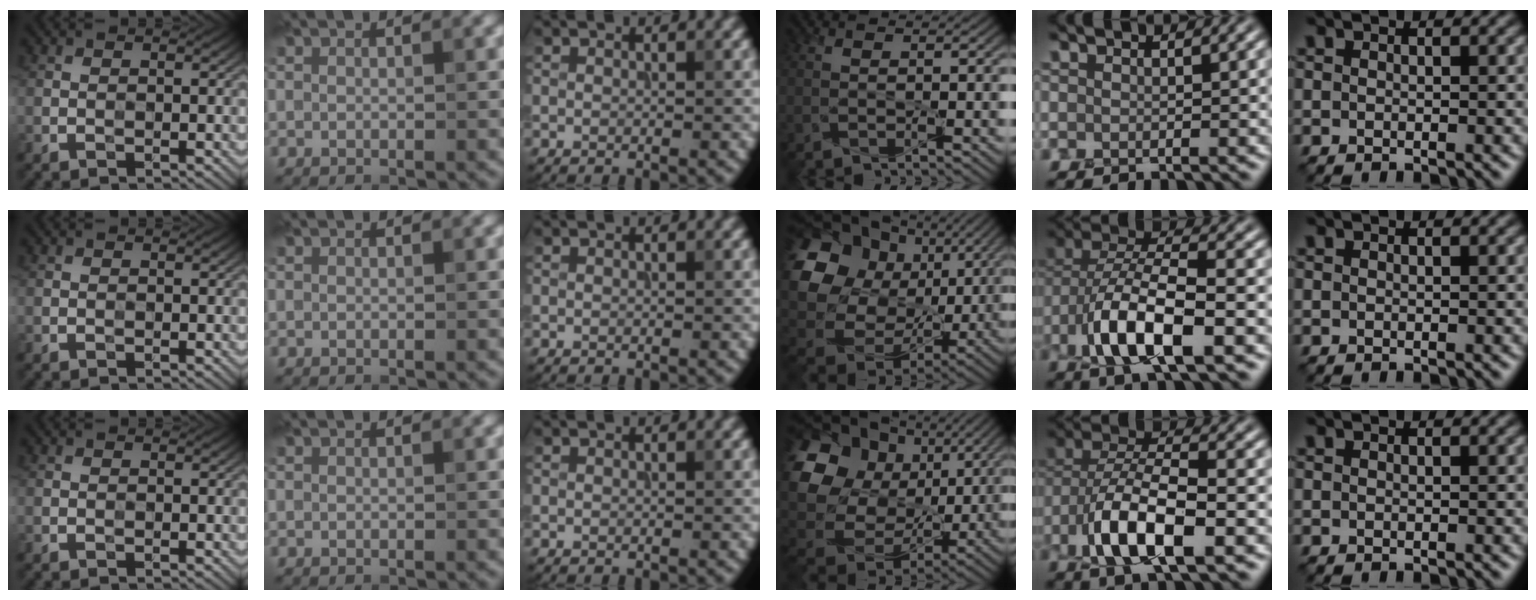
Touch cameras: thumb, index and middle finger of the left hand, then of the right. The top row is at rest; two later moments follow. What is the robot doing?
{"motion": "peel", "object": "bandage"}